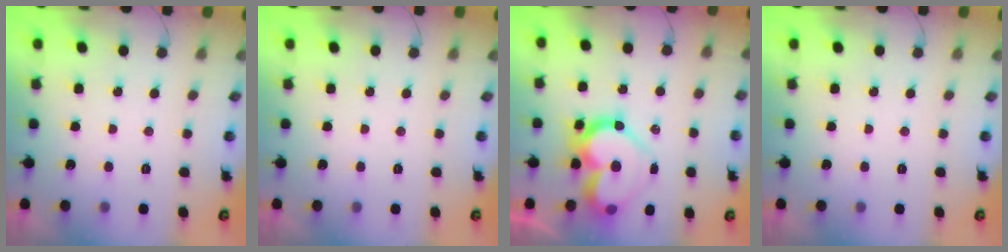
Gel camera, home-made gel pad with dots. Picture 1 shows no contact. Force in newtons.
{"total": 0.0}
{"total": 17.6, "press": 17.6, "slide": 1.3}
{"total": 0.0}